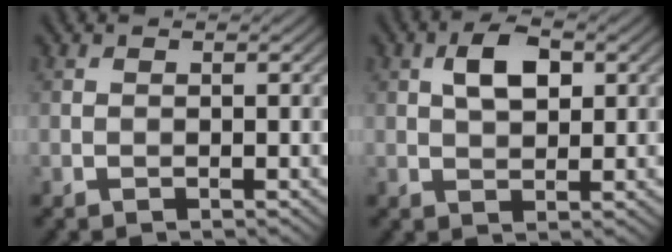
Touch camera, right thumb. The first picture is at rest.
{"total": 4.7, "force": [1.4, 2.5, 3.7], "torque": [-0.072, 0.006, 0.021]}